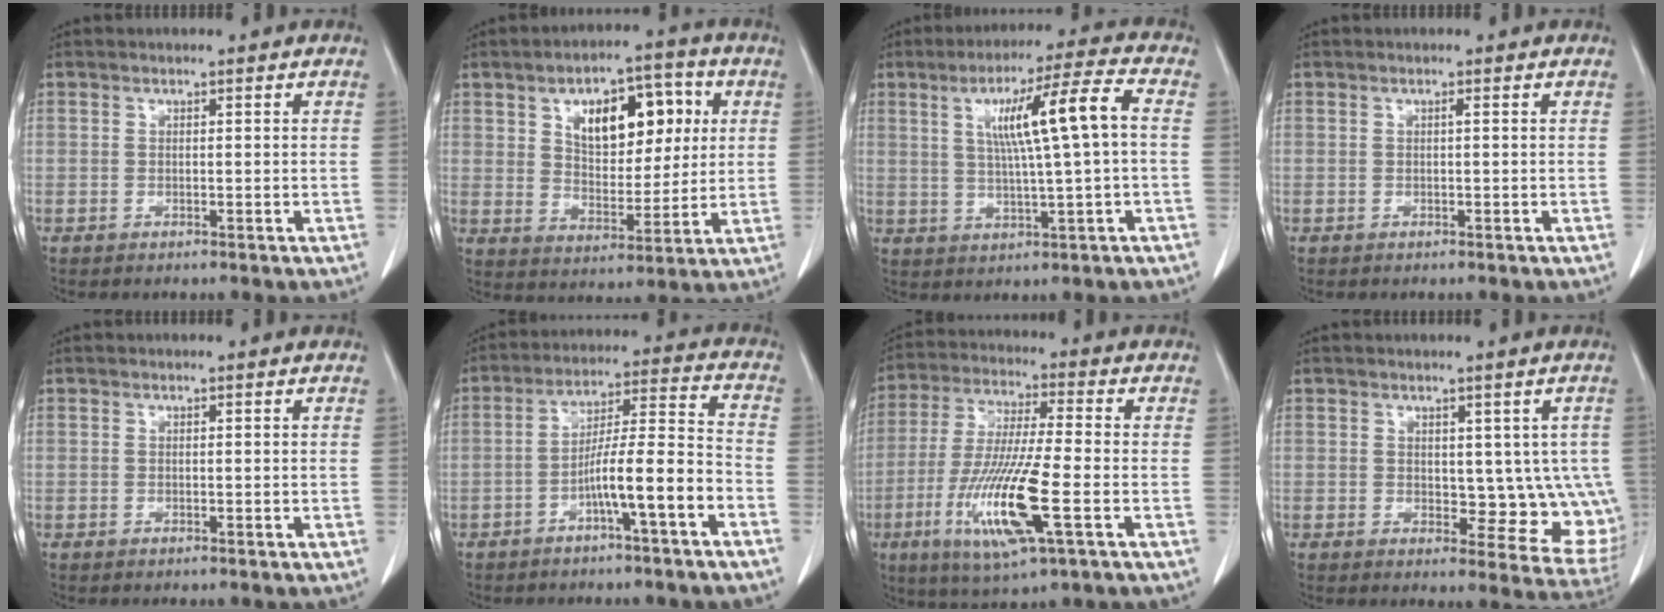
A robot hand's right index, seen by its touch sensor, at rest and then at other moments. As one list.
[{"total": 12.5, "force": [4.1, 6.3, 10.0], "torque": [-0.146, 0.023, 0.068]}, {"total": 10.9, "force": [1.7, -0.2, 10.8], "torque": [-0.178, 0.014, 0.031]}, {"total": 0.0}, {"total": 0.0}, {"total": 10.2, "force": [-4.6, 0.0, 9.1], "torque": [-0.156, 0.023, -0.076]}, {"total": 15.1, "force": [-4.8, 1.2, 14.3], "torque": [-0.291, -0.026, -0.088]}, {"total": 9.0, "force": [0.6, 5.1, 7.4], "torque": [-0.060, -0.006, 0.016]}]